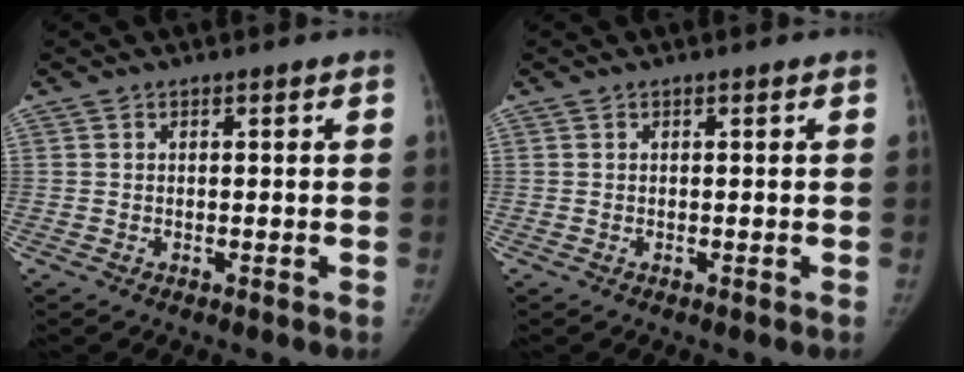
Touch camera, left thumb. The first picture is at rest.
{"total": 0.0}